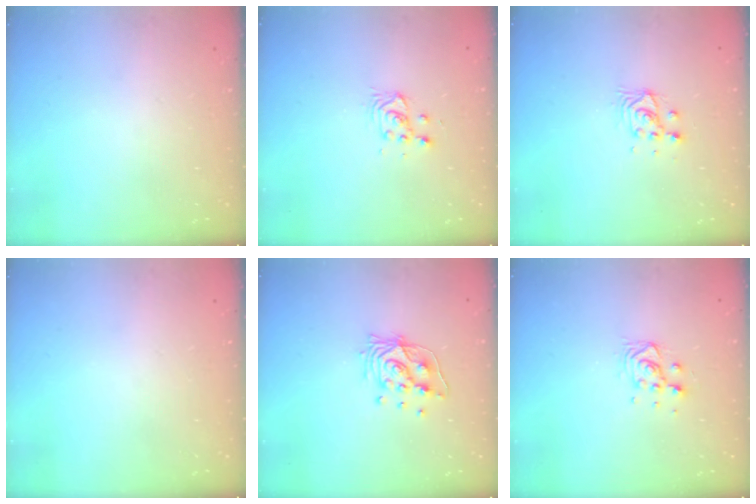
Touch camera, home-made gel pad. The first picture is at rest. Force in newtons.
{"total": 3.2, "press": 3.2, "slide": 0.4}
{"total": 4.4, "press": 4.4, "slide": 0.3}
{"total": 0.0}
{"total": 10.7, "press": 10.5, "slide": 1.7}
{"total": 6.6, "press": 6.5, "slide": 1.0}